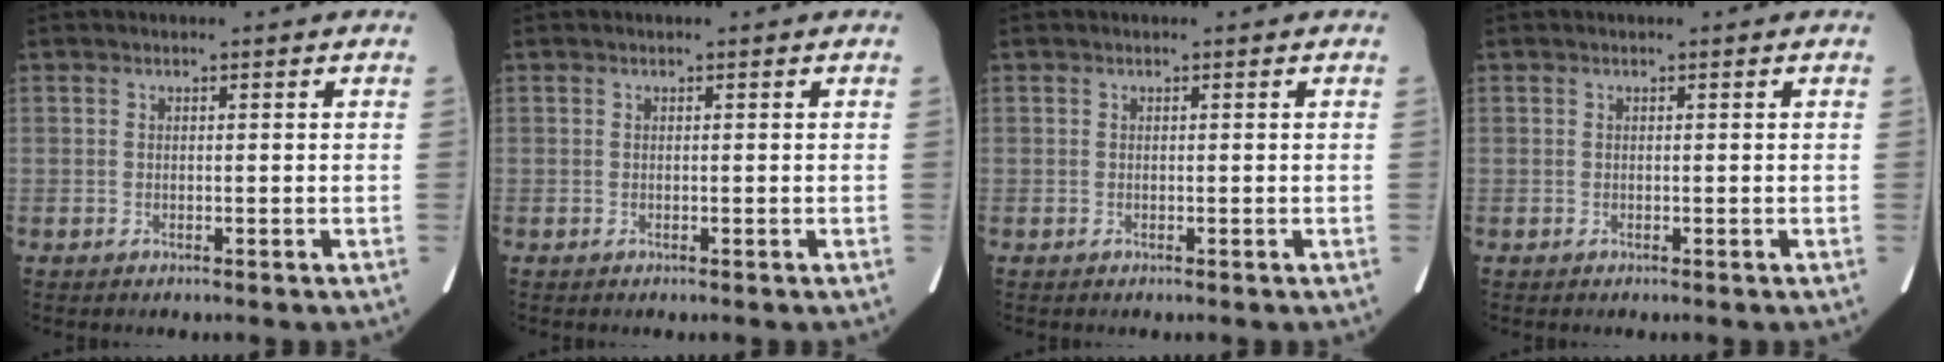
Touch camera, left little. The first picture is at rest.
{"total": 0.0}
{"total": 0.0}
{"total": 0.0}